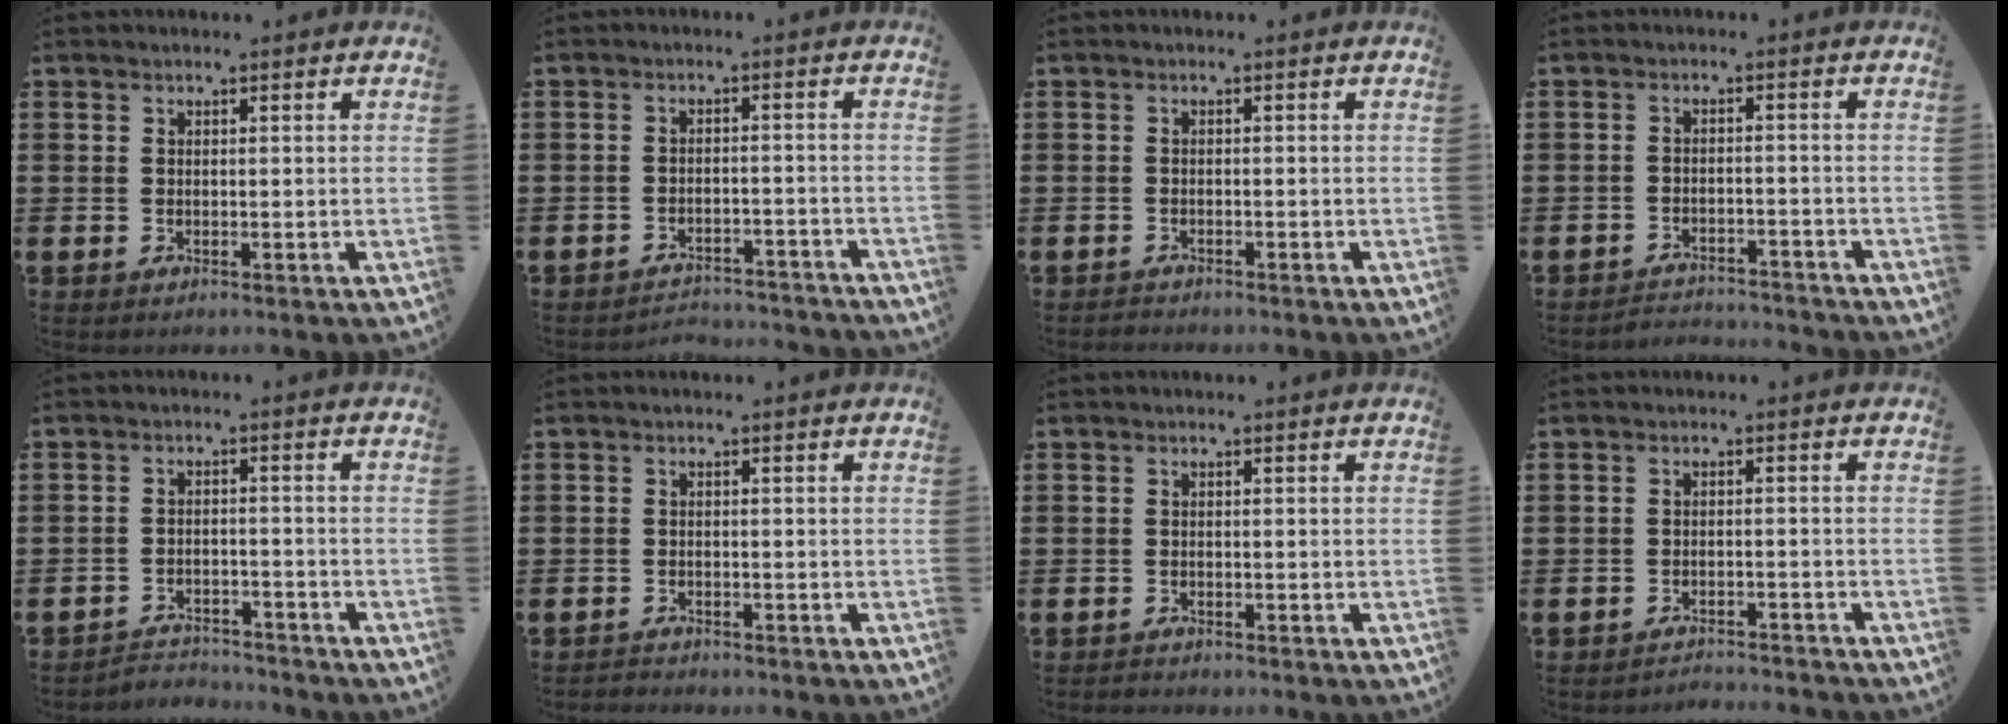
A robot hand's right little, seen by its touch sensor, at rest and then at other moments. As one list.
[{"total": 2.8, "force": [-2.8, 0.1, -0.1], "torque": [-0.004, 0.004, -0.059]}, {"total": 0.7, "force": [-0.7, 0.1, -0.1], "torque": [0.000, -0.001, -0.015]}, {"total": 2.3, "force": [-2.3, 0.0, -0.3], "torque": [-0.003, 0.004, -0.050]}, {"total": 2.9, "force": [-2.8, 0.3, -0.2], "torque": [-0.005, 0.002, -0.062]}, {"total": 1.0, "force": [-1.0, 0.1, -0.1], "torque": [0.000, 0.002, -0.021]}, {"total": 0.6, "force": [-0.6, 0.1, -0.1], "torque": [0.000, -0.002, -0.012]}, {"total": 1.9, "force": [-1.9, -0.2, -0.2], "torque": [-0.001, 0.004, -0.040]}]